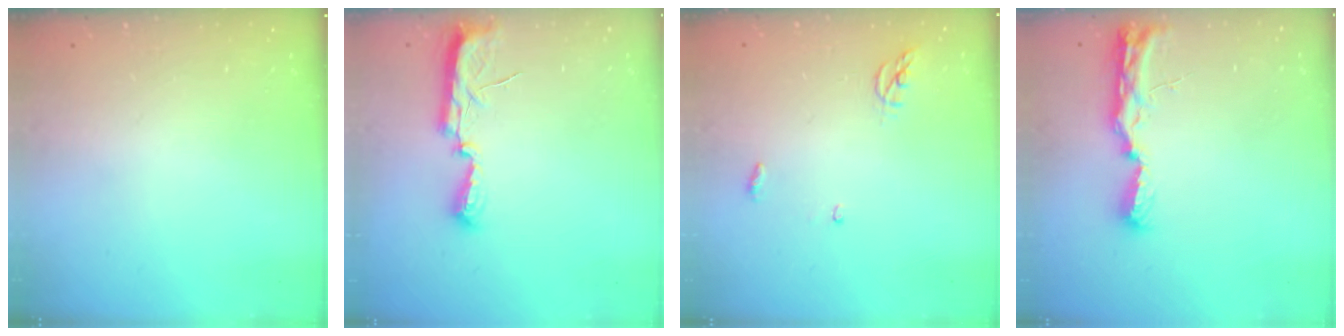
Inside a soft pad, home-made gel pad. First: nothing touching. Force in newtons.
{"total": 8.9, "press": 8.5, "slide": 2.4}
{"total": 3.8, "press": 3.8, "slide": 0.3}
{"total": 11.0, "press": 9.9, "slide": 5.0}